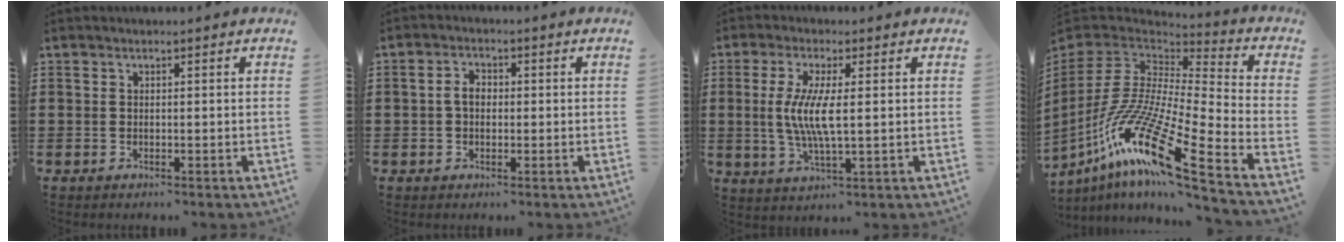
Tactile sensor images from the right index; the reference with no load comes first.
{"total": 2.9, "force": [-0.2, 1.9, 2.2], "torque": [-0.051, 0.005, -0.007]}
{"total": 6.5, "force": [0.4, 1.2, 6.4], "torque": [-0.134, -0.008, 0.001]}
{"total": 17.1, "force": [-9.8, 3.1, 13.7], "torque": [-0.308, -0.014, -0.194]}